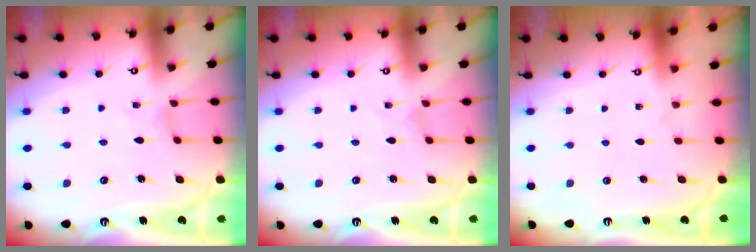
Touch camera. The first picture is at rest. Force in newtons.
{"total": 0.0}
{"total": 0.0}